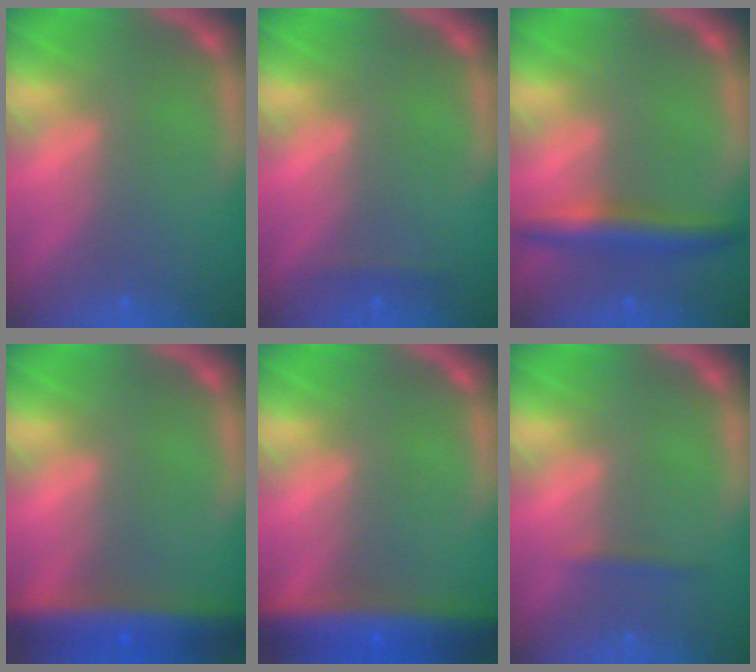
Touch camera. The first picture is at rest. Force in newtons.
{"total": 0.9}
{"total": 4.0}
{"total": 7.4}
{"total": 8.6}
{"total": 0.9}